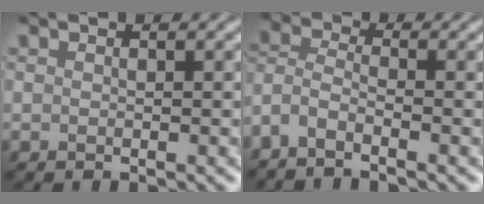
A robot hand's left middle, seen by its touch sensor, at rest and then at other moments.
{"total": 3.2, "force": [-3.0, 0.6, 1.1], "torque": [-0.033, -0.003, -0.064]}